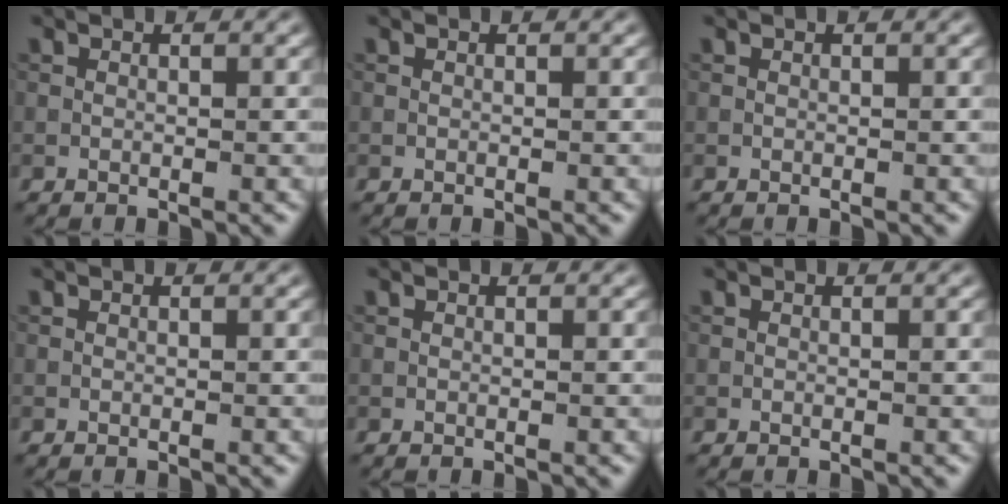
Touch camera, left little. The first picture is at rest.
{"total": 0.0}
{"total": 0.0}
{"total": 0.0}
{"total": 0.0}
{"total": 0.0}